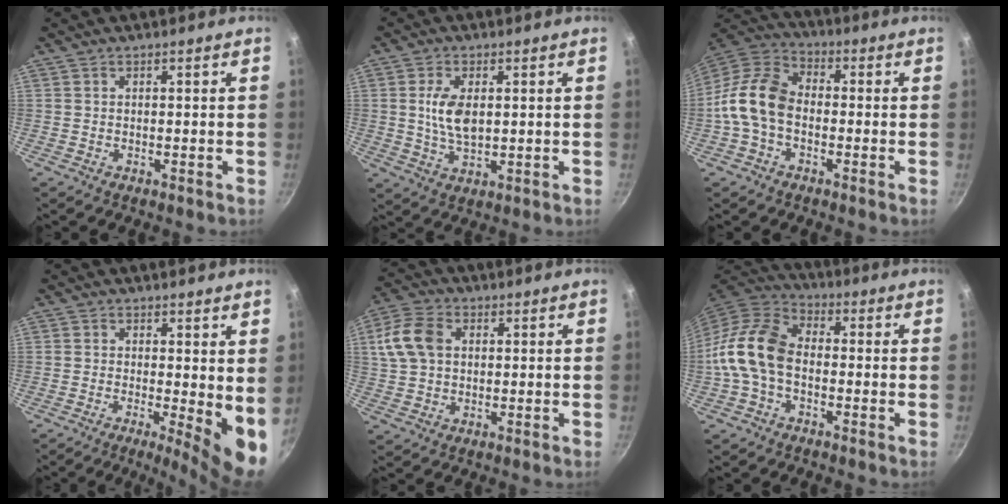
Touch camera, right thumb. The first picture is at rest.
{"total": 7.1, "force": [1.0, 3.9, 5.9], "torque": [-0.108, -0.008, 0.020]}
{"total": 11.8, "force": [-2.0, 8.1, 8.4], "torque": [-0.147, 0.038, -0.062]}
{"total": 8.1, "force": [-0.3, 2.5, 7.7], "torque": [-0.093, -0.015, -0.001]}
{"total": 9.9, "force": [2.1, 7.1, 6.6], "torque": [-0.127, 0.011, 0.032]}
{"total": 13.0, "force": [-1.8, 8.7, 9.5], "torque": [-0.169, 0.037, -0.055]}